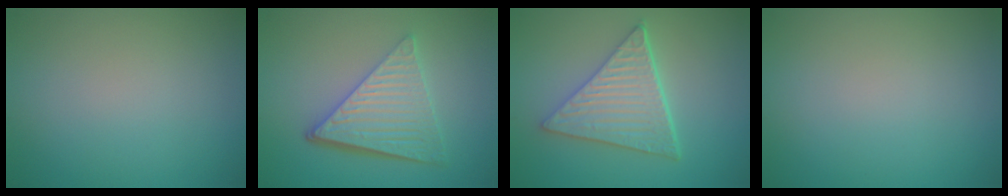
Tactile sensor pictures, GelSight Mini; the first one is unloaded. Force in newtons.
{"total": 6.3, "press": 4.2, "slide": 4.6}
{"total": 5.9, "press": 4.4, "slide": 3.8}
{"total": 0.0}